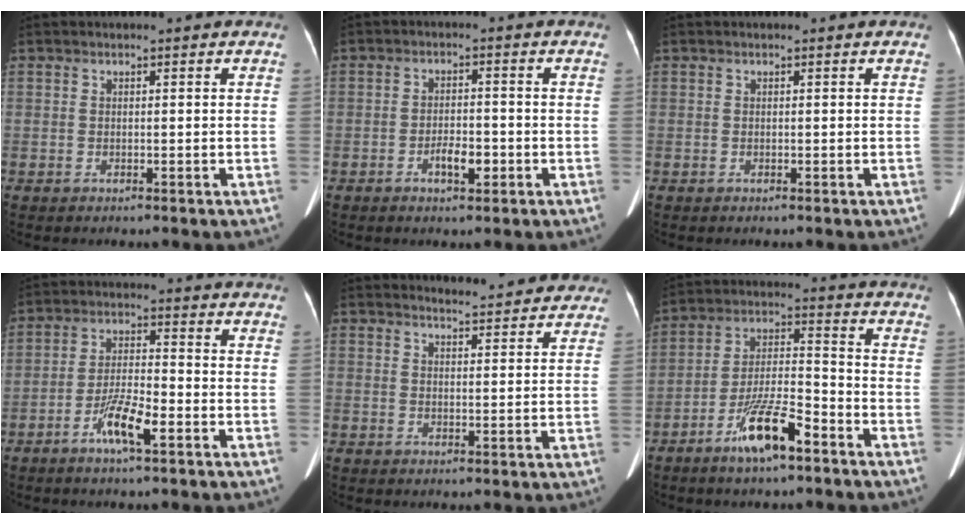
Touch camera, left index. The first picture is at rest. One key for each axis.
{"total": 3.6, "fx": -1.7, "fy": 1.4, "fz": 2.9, "tx": -0.053, "ty": 0.003, "tz": -0.025}
{"total": 0.0}
{"total": 6.5, "fx": -3.5, "fy": 0.9, "fz": 5.4, "tx": -0.111, "ty": -0.002, "tz": -0.064}
{"total": 9.0, "fx": 8.7, "fy": 1.7, "fz": 1.5, "tx": -0.009, "ty": -0.001, "tz": 0.092}
{"total": 10.0, "fx": -6.4, "fy": 1.8, "fz": 7.5, "tx": -0.148, "ty": -0.005, "tz": -0.115}